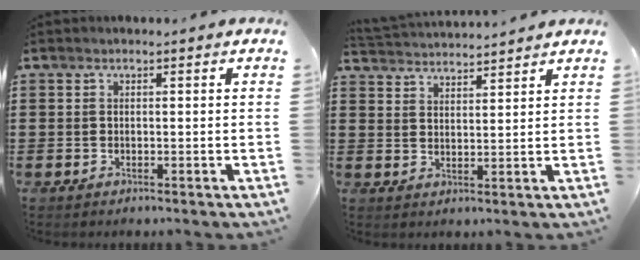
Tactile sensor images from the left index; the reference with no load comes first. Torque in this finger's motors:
{"motor_torque": [0.25, 0.23, -0.07, 0.02]}